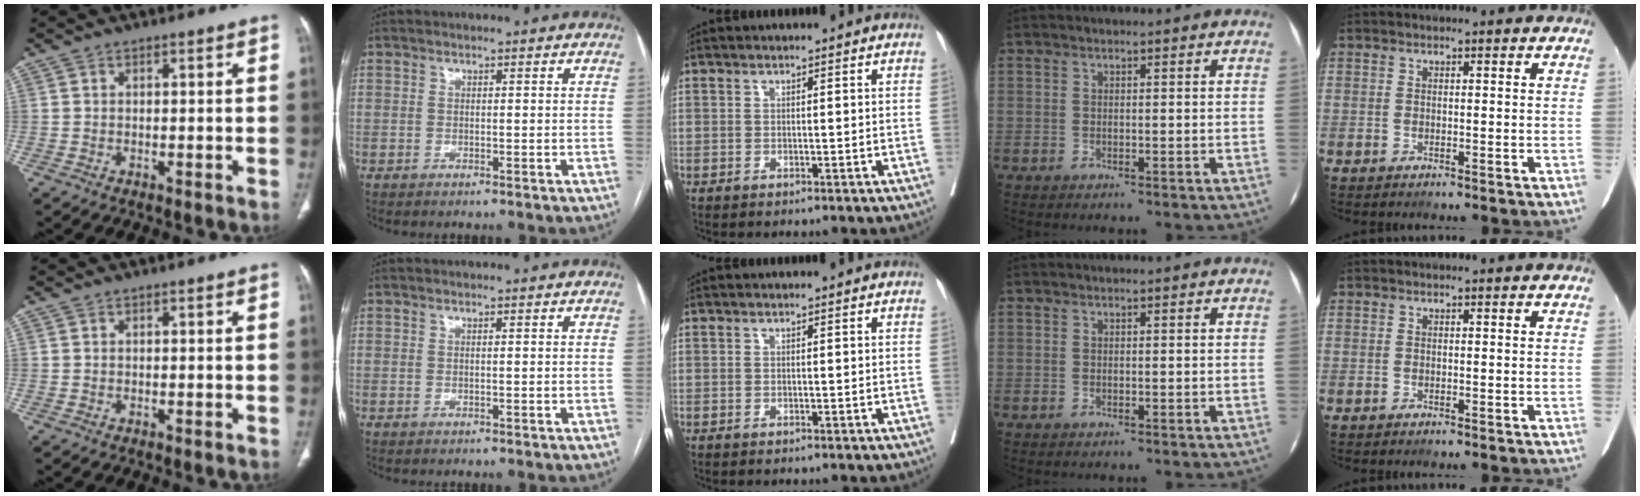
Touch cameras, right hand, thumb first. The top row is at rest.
{}